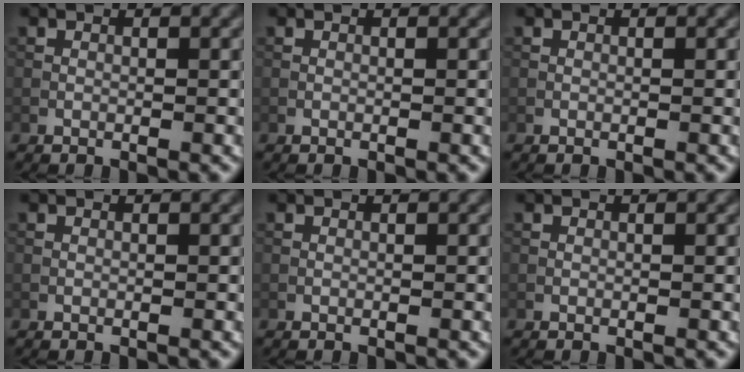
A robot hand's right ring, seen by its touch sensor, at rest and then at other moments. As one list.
[{"total": 0.0}, {"total": 0.0}, {"total": 0.0}, {"total": 0.0}, {"total": 0.0}]